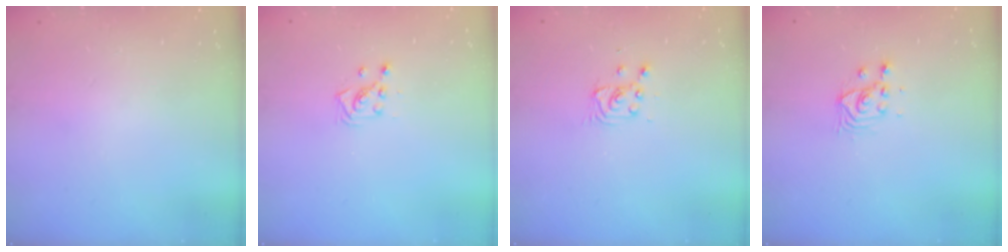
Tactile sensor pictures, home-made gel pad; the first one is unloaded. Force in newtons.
{"total": 3.3, "press": 3.2, "slide": 0.5}
{"total": 3.3, "press": 3.3, "slide": 0.4}
{"total": 3.8, "press": 3.8, "slide": 0.2}